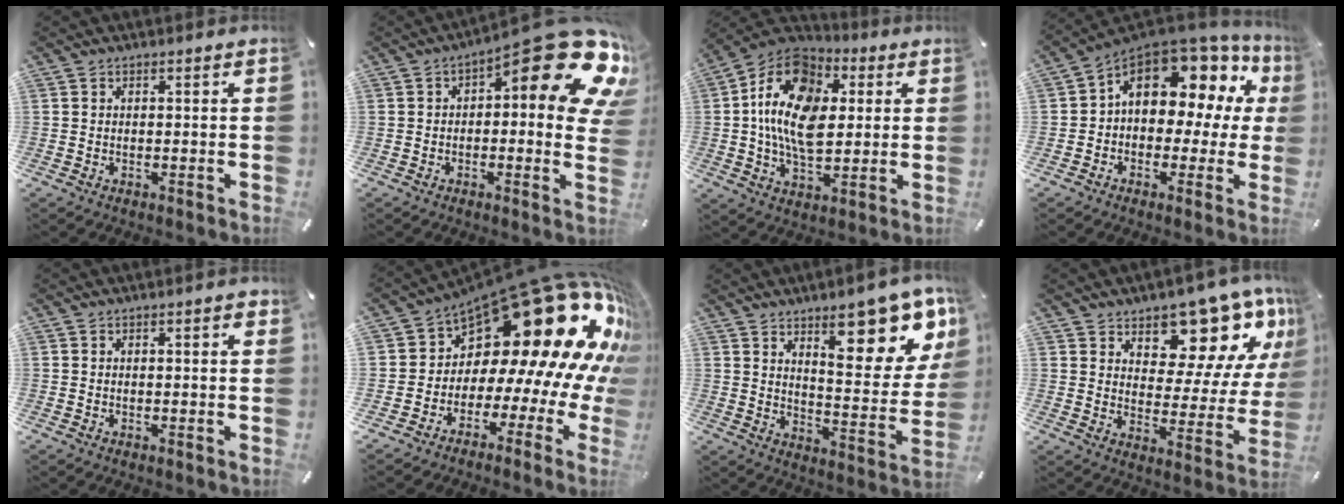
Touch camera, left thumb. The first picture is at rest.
{"total": 18.3, "force": [8.4, 6.0, 15.1], "torque": [-0.183, -0.081, 0.133]}
{"total": 18.2, "force": [2.6, 12.2, 13.2], "torque": [-0.272, 0.000, 0.040]}
{"total": 13.0, "force": [5.8, 8.1, 8.4], "torque": [-0.124, -0.047, 0.097]}
{"total": 1.1, "force": [0.4, 0.2, 1.0], "torque": [-0.021, 0.001, 0.006]}
{"total": 27.0, "force": [12.9, 12.7, 20.0], "torque": [-0.281, -0.129, 0.250]}
{"total": 17.8, "force": [11.8, 6.5, 11.7], "torque": [-0.144, -0.092, 0.191]}
{"total": 14.6, "force": [11.2, 7.5, 5.7], "torque": [-0.068, -0.104, 0.193]}